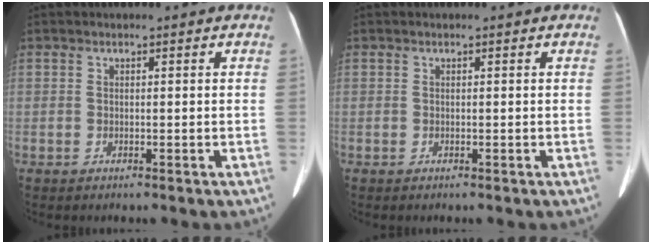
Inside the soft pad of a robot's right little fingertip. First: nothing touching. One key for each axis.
{"total": 0.0}